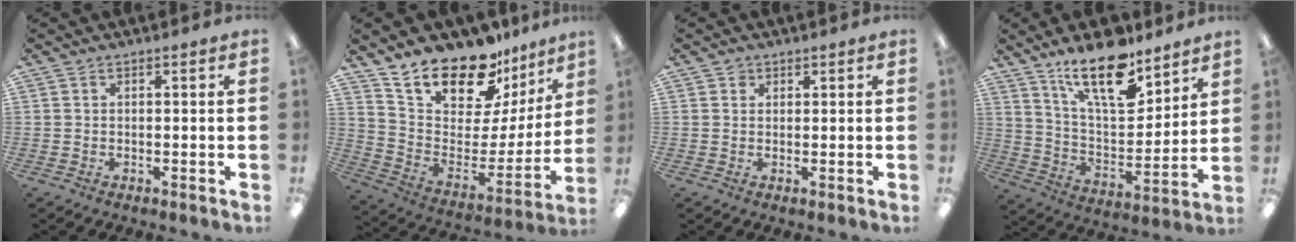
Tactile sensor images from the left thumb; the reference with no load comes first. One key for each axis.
{"total": 19.8, "fx": 16.7, "fy": 7.9, "fz": 7.2, "tx": -0.131, "ty": -0.130, "tz": 0.297}
{"total": 1.3, "fx": 0.8, "fy": 1.0, "fz": 0.2, "tx": 0.004, "ty": -0.001, "tz": 0.013}
{"total": 18.7, "fx": 13.2, "fy": 7.0, "fz": 11.3, "tx": -0.192, "ty": -0.075, "tz": 0.224}